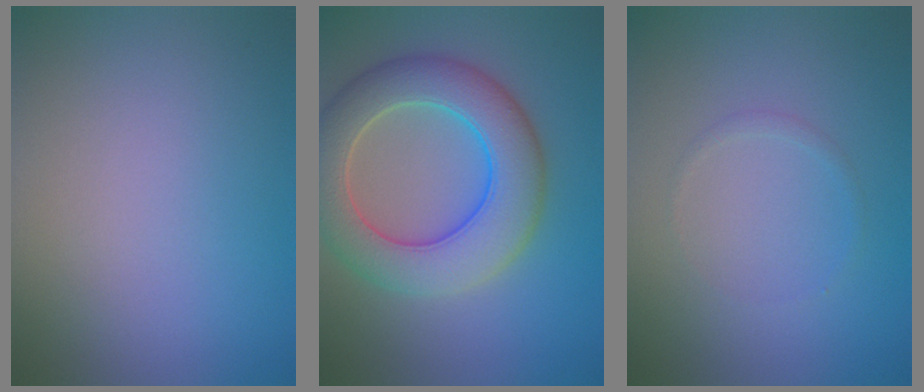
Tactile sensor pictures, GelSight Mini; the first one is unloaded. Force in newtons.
{"total": 8.1, "press": 8.0, "slide": 0.6}
{"total": 0.6, "press": 0.6, "slide": 0.0}